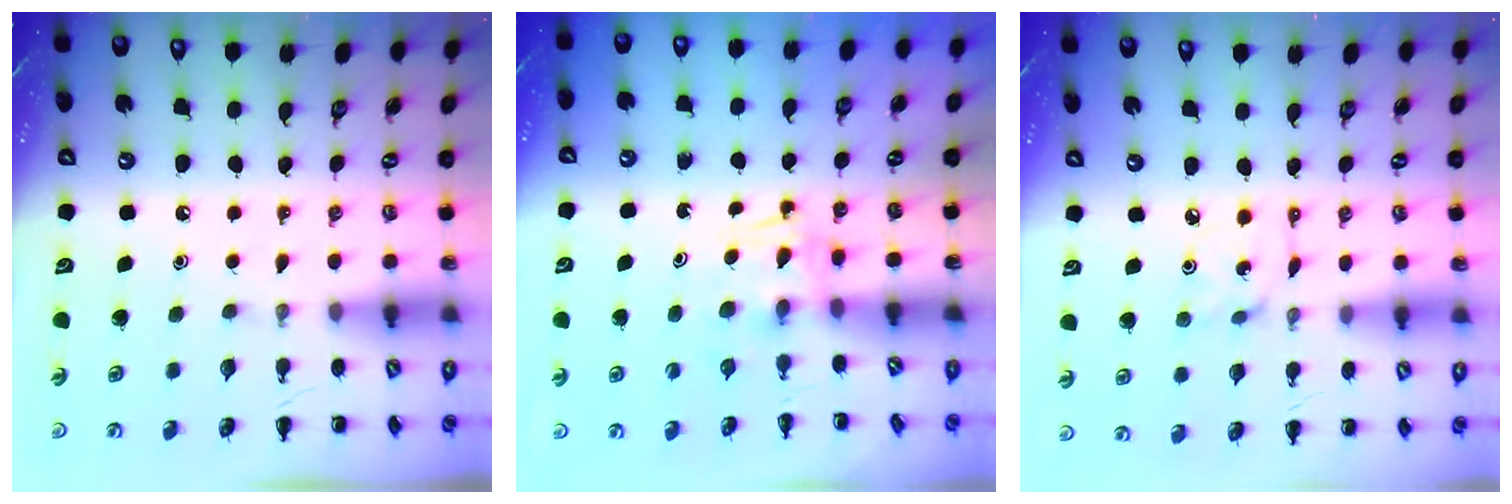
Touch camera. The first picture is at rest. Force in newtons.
{"total": 2.5, "press": 2.3, "slide": 1.0}
{"total": 2.5, "press": 2.5, "slide": 0.5}